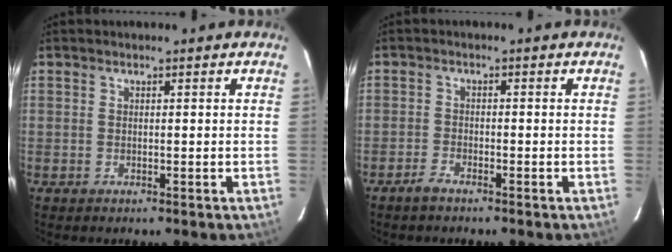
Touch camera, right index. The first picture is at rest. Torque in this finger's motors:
{"motor_torque": [0.10, -0.02, 0.06, 0.00]}